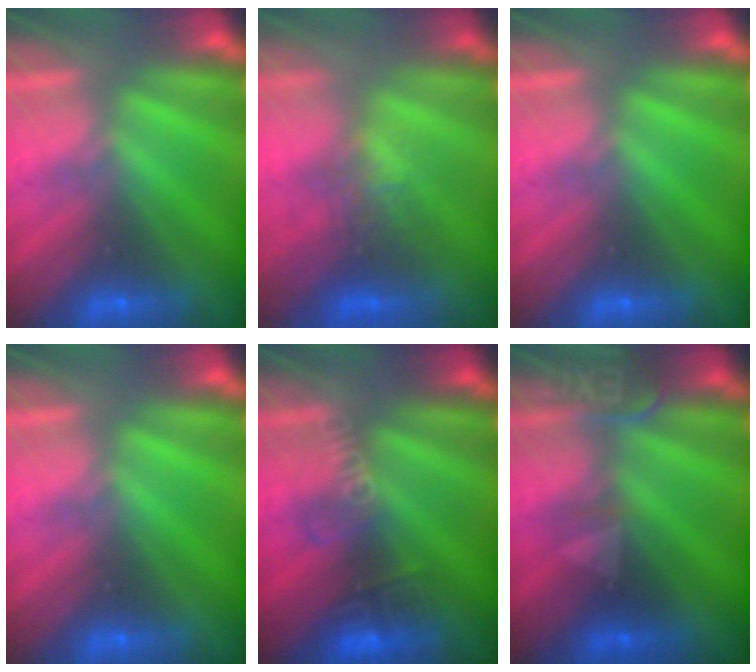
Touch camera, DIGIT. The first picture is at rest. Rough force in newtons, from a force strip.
{"total": 2.6}
{"total": 0.0}
{"total": 0.0}
{"total": 2.8}
{"total": 2.4}